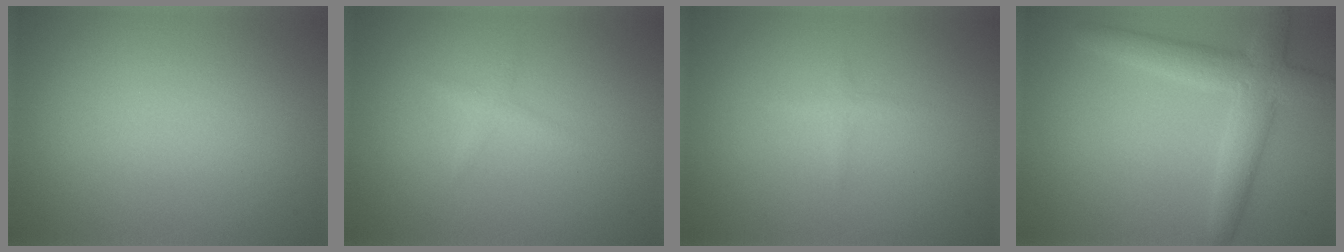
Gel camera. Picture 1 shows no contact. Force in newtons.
{"total": 0.5, "press": 0.5, "slide": 0.0}
{"total": 0.7, "press": 0.7, "slide": 0.1}
{"total": 4.7, "press": 4.7, "slide": 0.4}